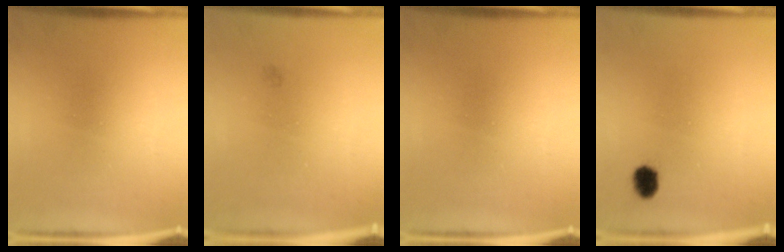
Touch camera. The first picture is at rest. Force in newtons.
{"total": 0.6}
{"total": 0.0}
{"total": 3.1}